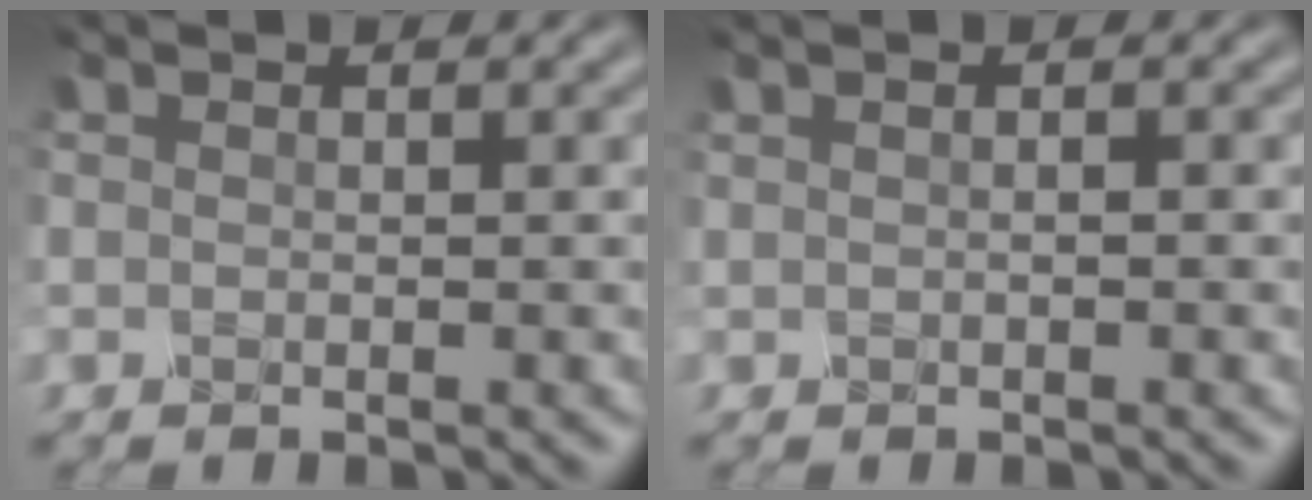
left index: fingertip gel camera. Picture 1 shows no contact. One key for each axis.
{"total": 0.9, "fx": 0.1, "fy": 0.4, "fz": 0.8, "tx": -0.007, "ty": -0.002, "tz": 0.000}